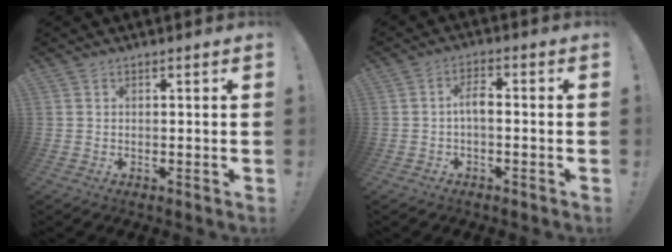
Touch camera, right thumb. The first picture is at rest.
{"total": 4.3, "force": [-1.2, 1.4, 3.9], "torque": [-0.082, 0.011, -0.025]}